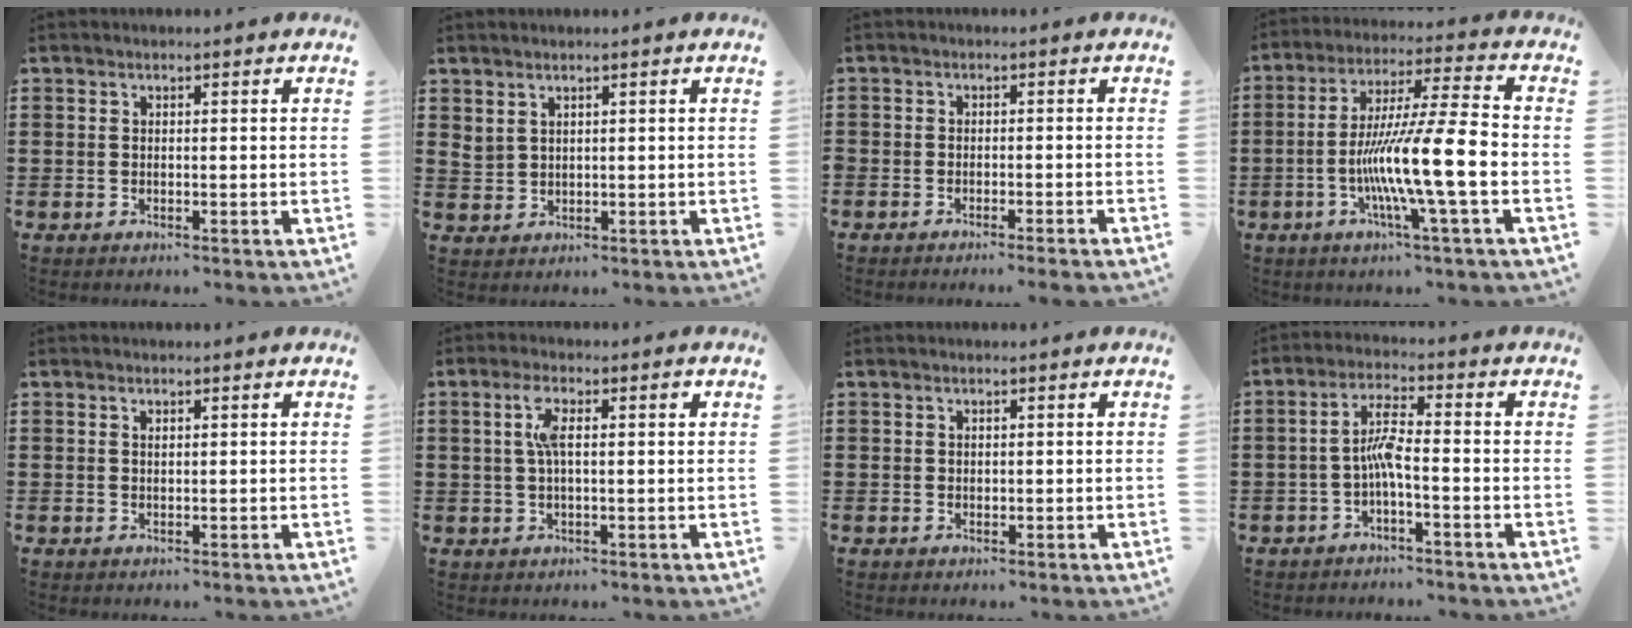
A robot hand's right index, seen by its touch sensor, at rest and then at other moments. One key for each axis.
{"total": 1.8, "fx": 1.5, "fy": 0.9, "fz": 0.5, "tx": -0.015, "ty": 0.003, "tz": 0.029}
{"total": 1.6, "fx": -1.6, "fy": -0.2, "fz": 0.2, "tx": -0.005, "ty": 0.002, "tz": -0.032}
{"total": 13.5, "fx": -3.9, "fy": 0.7, "fz": 12.9, "tx": -0.253, "ty": -0.009, "tz": -0.081}
{"total": 0.5, "fx": 0.3, "fy": 0.2, "fz": 0.4, "tx": -0.010, "ty": 0.000, "tz": 0.006}
{"total": 4.4, "fx": 1.0, "fy": 1.3, "fz": 4.1, "tx": -0.076, "ty": 0.006, "tz": 0.012}
{"total": 0.6, "fx": 0.3, "fy": 0.5, "fz": 0.2, "tx": -0.006, "ty": 0.002, "tz": 0.006}
{"total": 4.8, "fx": -1.5, "fy": 0.8, "fz": 4.5, "tx": -0.091, "ty": 0.007, "tz": -0.033}